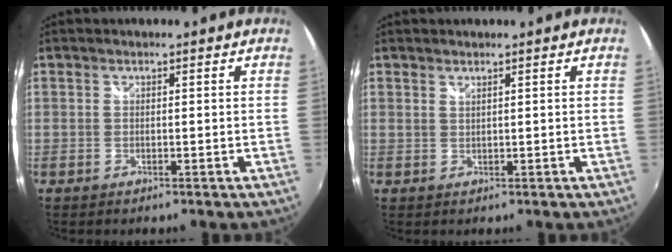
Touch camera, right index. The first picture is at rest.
{"total": 0.7, "force": [0.6, -0.1, 0.2], "torque": [-0.001, 0.000, 0.012]}